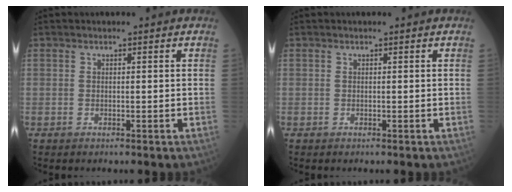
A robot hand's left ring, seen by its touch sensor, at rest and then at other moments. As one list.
[{"total": 0.0}]